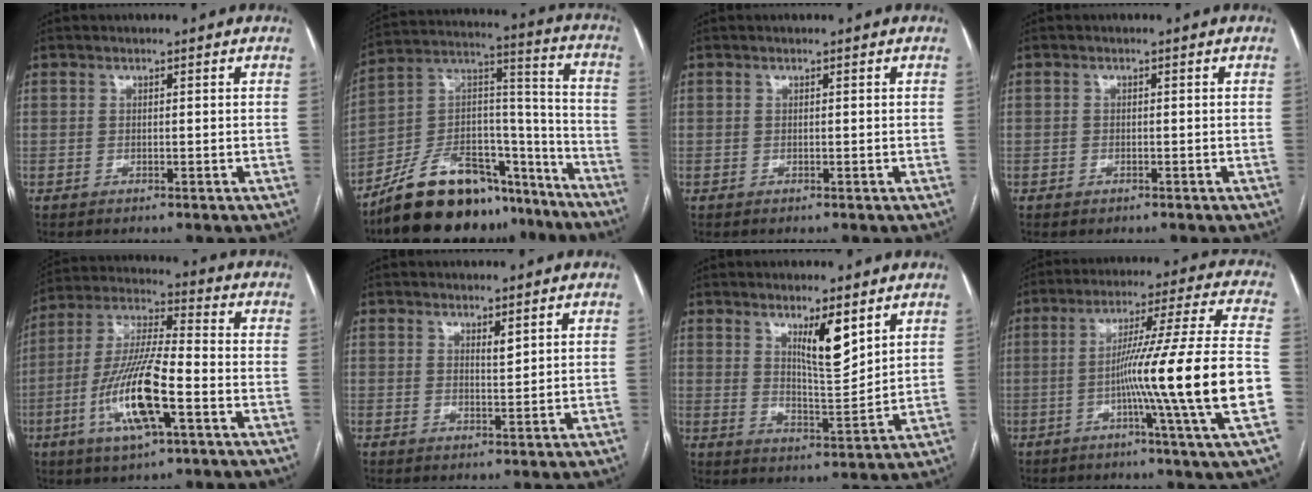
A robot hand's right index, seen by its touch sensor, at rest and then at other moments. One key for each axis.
{"total": 21.2, "fx": -16.8, "fy": 8.3, "fz": 9.8, "tx": -0.157, "ty": 0.050, "tz": -0.284}
{"total": 0.0}
{"total": 0.8, "fx": -0.5, "fy": 0.6, "fz": 0.3, "tx": -0.005, "ty": 0.002, "tz": -0.006}
{"total": 14.7, "fx": -5.0, "fy": 2.5, "fz": 13.6, "tx": -0.278, "ty": -0.006, "tz": -0.091}
{"total": 1.5, "fx": 1.0, "fy": 0.3, "fz": 1.0, "tx": -0.021, "ty": -0.006, "tz": 0.020}
{"total": 7.2, "fx": 4.1, "fy": 1.3, "fz": 5.8, "tx": -0.100, "ty": -0.014, "tz": 0.073}
{"total": 18.9, "fx": -4.7, "fy": -2.9, "fz": 18.1, "tx": -0.277, "ty": -0.006, "tz": -0.084}